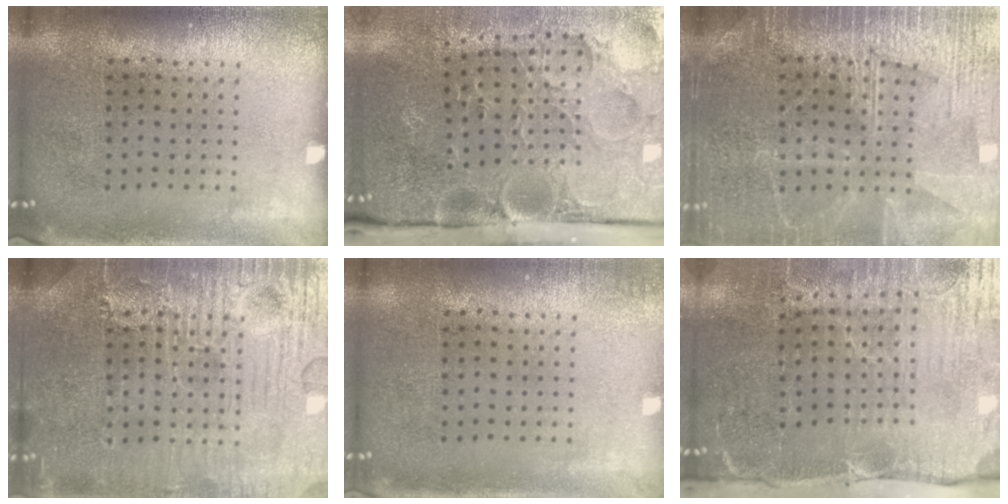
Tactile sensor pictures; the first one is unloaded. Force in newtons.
{"total": 5.1, "press": 4.1, "slide": 3.1}
{"total": 3.7, "press": 3.7, "slide": 0.5}
{"total": 7.6, "press": 7.5, "slide": 0.8}
{"total": 0.8, "press": 0.8, "slide": 0.0}
{"total": 5.4, "press": 4.6, "slide": 2.9}